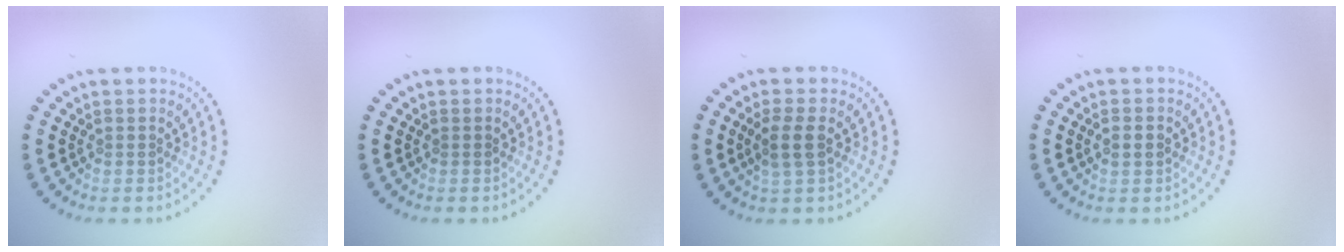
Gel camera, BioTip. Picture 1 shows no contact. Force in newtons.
{"total": 0.0}
{"total": 2.4, "press": 2.2, "slide": 0.8}
{"total": 1.1, "press": 1.1, "slide": 0.1}